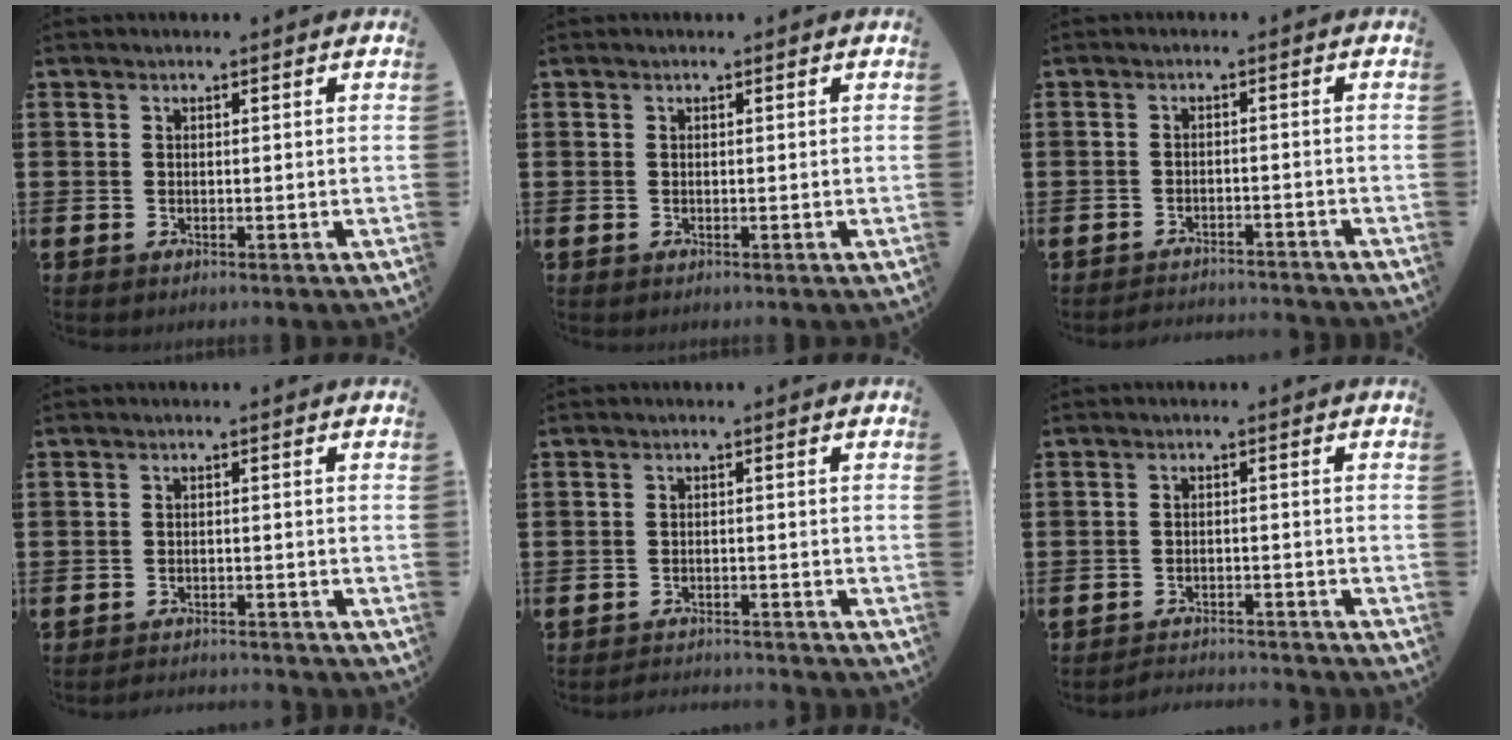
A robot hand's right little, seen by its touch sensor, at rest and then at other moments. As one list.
[{"total": 0.0}, {"total": 1.9, "force": [-1.9, -0.1, -0.1], "torque": [-0.004, 0.004, -0.041]}, {"total": 1.6, "force": [-1.6, 0.0, -0.1], "torque": [-0.003, 0.004, -0.033]}, {"total": 1.7, "force": [-1.7, -0.1, -0.1], "torque": [-0.004, 0.005, -0.037]}, {"total": 2.1, "force": [-2.1, -0.1, -0.1], "torque": [-0.003, 0.004, -0.047]}]